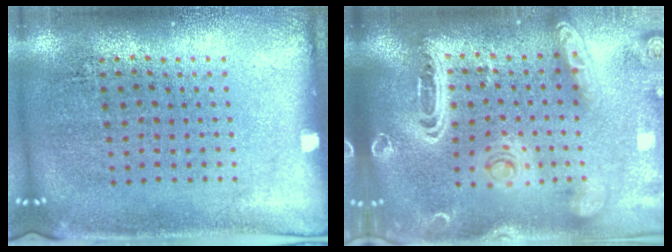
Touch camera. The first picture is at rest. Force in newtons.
{"total": 3.4, "press": 2.7, "slide": 2.0}